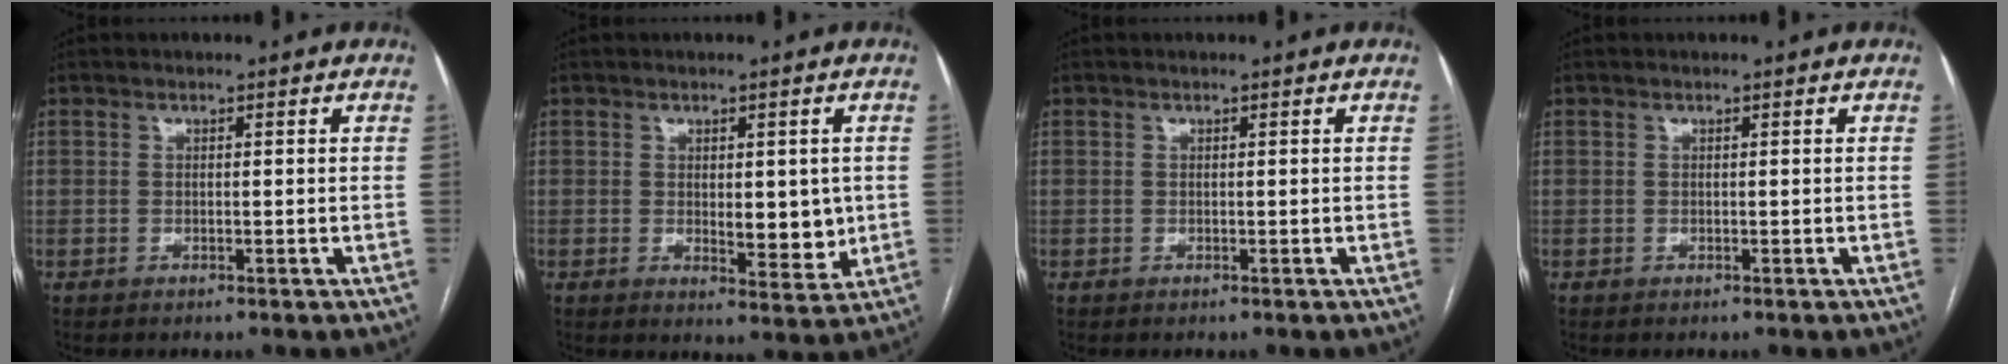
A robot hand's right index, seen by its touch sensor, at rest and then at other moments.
{"total": 3.8, "force": [0.1, 1.9, 3.3], "torque": [-0.044, -0.008, 0.006]}
{"total": 0.0}
{"total": 0.0}